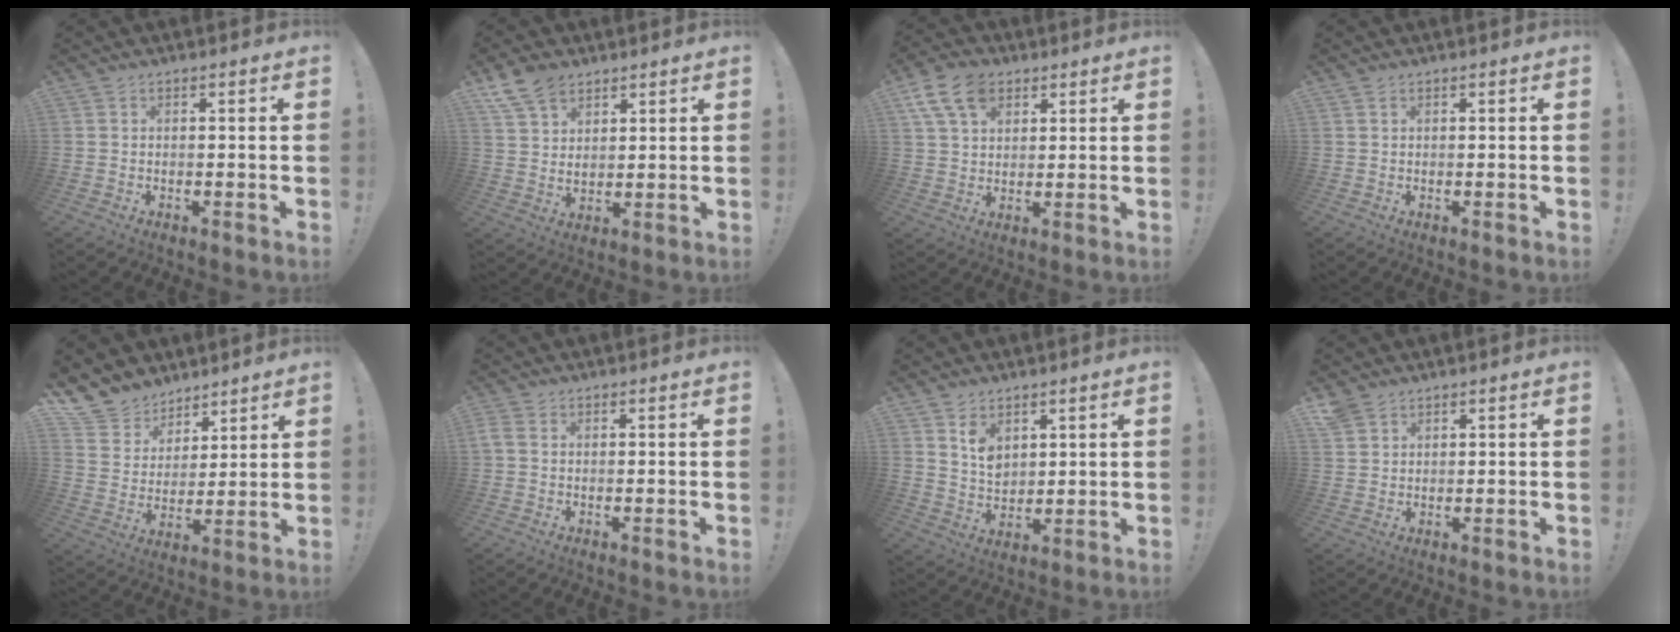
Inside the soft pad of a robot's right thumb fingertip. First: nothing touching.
{"total": 9.4, "force": [6.6, 5.4, 4.0], "torque": [-0.081, -0.029, 0.129]}
{"total": 12.2, "force": [5.9, 8.1, 6.9], "torque": [-0.125, -0.015, 0.114]}
{"total": 0.5, "force": [0.4, 0.3, 0.2], "torque": [-0.001, -0.001, 0.007]}
{"total": 10.3, "force": [8.0, 6.5, 0.7], "torque": [-0.029, -0.072, 0.160]}
{"total": 1.5, "force": [0.4, 1.0, 1.1], "torque": [-0.025, 0.004, 0.009]}
{"total": 6.5, "force": [3.9, 4.3, 2.8], "torque": [-0.035, -0.029, 0.072]}
{"total": 3.5, "force": [2.7, 1.7, 1.3], "torque": [-0.030, -0.010, 0.054]}